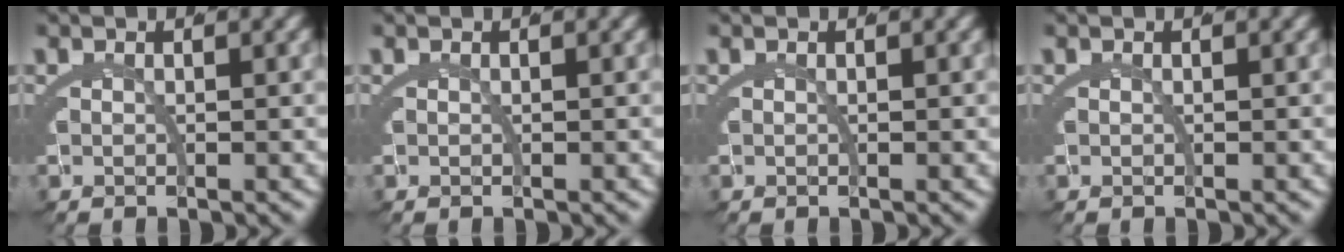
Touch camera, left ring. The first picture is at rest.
{"total": 0.0}
{"total": 0.0}
{"total": 0.0}